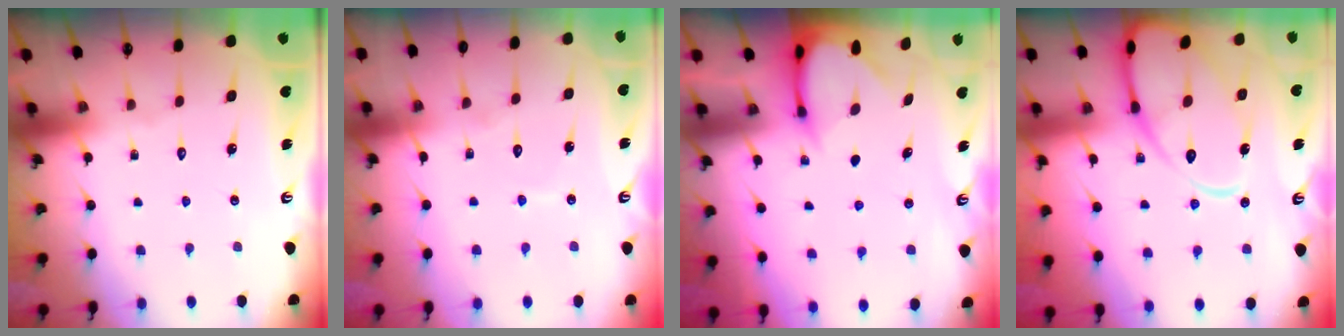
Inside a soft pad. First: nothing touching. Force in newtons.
{"total": 3.7, "press": 3.7, "slide": 0.3}
{"total": 3.3, "press": 3.3, "slide": 0.3}
{"total": 15.7, "press": 15.6, "slide": 1.7}